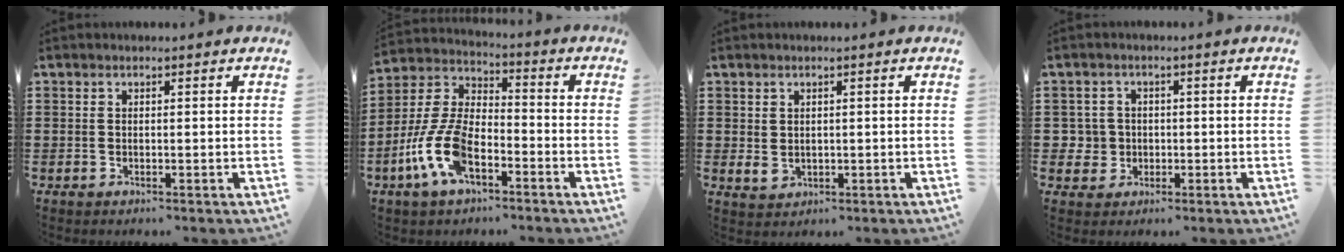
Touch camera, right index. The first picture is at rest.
{"total": 10.8, "force": [-5.0, 5.3, 8.0], "torque": [-0.209, -0.006, -0.103]}
{"total": 1.7, "force": [0.5, 1.3, 1.0], "torque": [-0.021, 0.001, 0.011]}
{"total": 3.4, "force": [-0.5, 3.3, 0.5], "torque": [-0.033, 0.005, -0.014]}